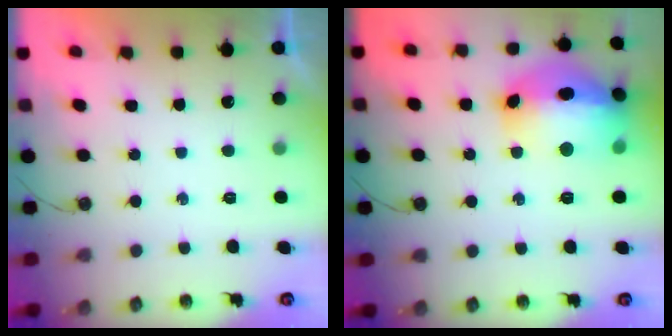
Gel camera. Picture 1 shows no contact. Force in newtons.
{"total": 21.2, "press": 21.1, "slide": 2.0}